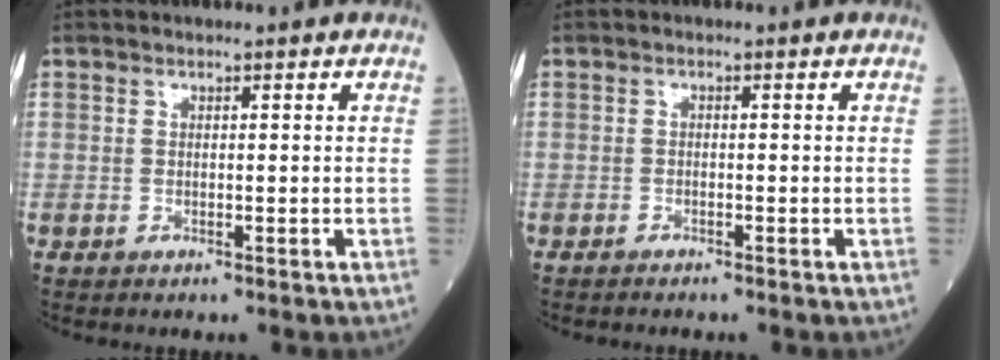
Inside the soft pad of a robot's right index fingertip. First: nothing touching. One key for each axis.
{"total": 1.1, "fx": -0.9, "fy": 0.4, "fz": 0.5, "tx": -0.013, "ty": -0.003, "tz": -0.012}